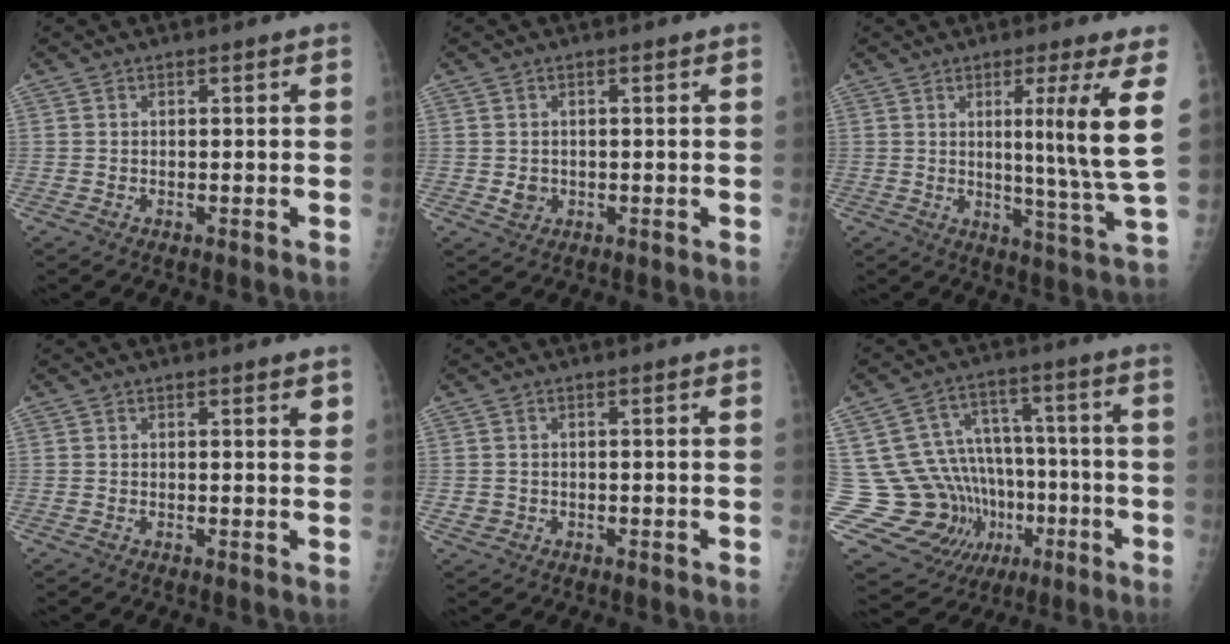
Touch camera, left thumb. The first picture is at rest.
{"total": 2.0, "force": [-0.1, 1.8, 0.9], "torque": [-0.008, 0.000, 0.005]}
{"total": 12.4, "force": [3.8, -1.2, 11.7], "torque": [-0.181, -0.039, 0.060]}
{"total": 1.4, "force": [0.9, 0.3, 1.0], "torque": [-0.012, -0.005, 0.010]}
{"total": 1.3, "force": [-0.2, 1.2, 0.5], "torque": [-0.007, 0.004, 0.001]}
{"total": 23.1, "force": [-4.8, 19.5, 11.4], "torque": [-0.191, 0.080, -0.051]}